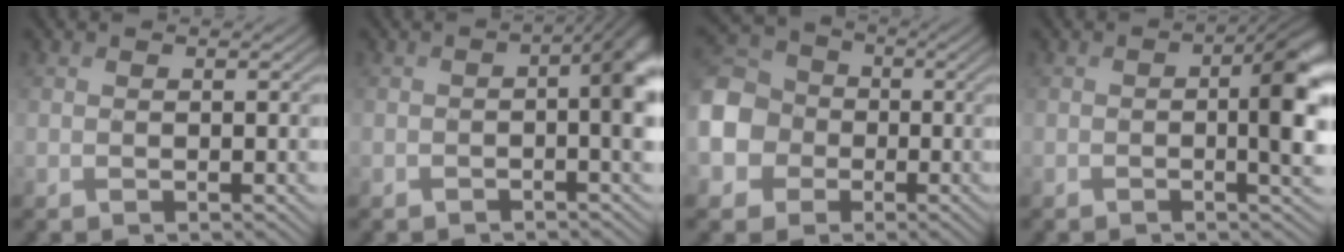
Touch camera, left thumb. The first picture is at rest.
{"total": 4.7, "force": [-0.6, 1.6, 4.4], "torque": [-0.055, -0.001, -0.012]}
{"total": 11.2, "force": [-2.7, 9.9, 4.5], "torque": [-0.162, -0.023, -0.083]}
{"total": 5.7, "force": [-0.3, 1.9, 5.4], "torque": [-0.071, -0.003, -0.006]}